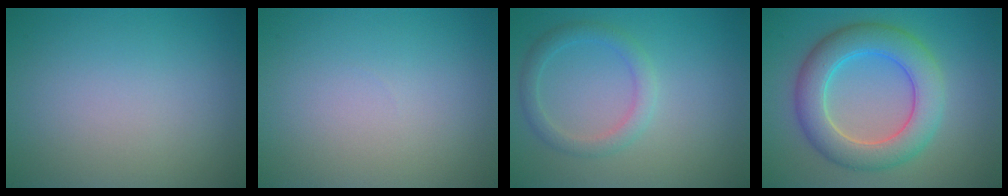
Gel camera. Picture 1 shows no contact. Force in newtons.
{"total": 0.0}
{"total": 2.3, "press": 2.3, "slide": 0.0}
{"total": 6.8, "press": 6.8, "slide": 0.3}